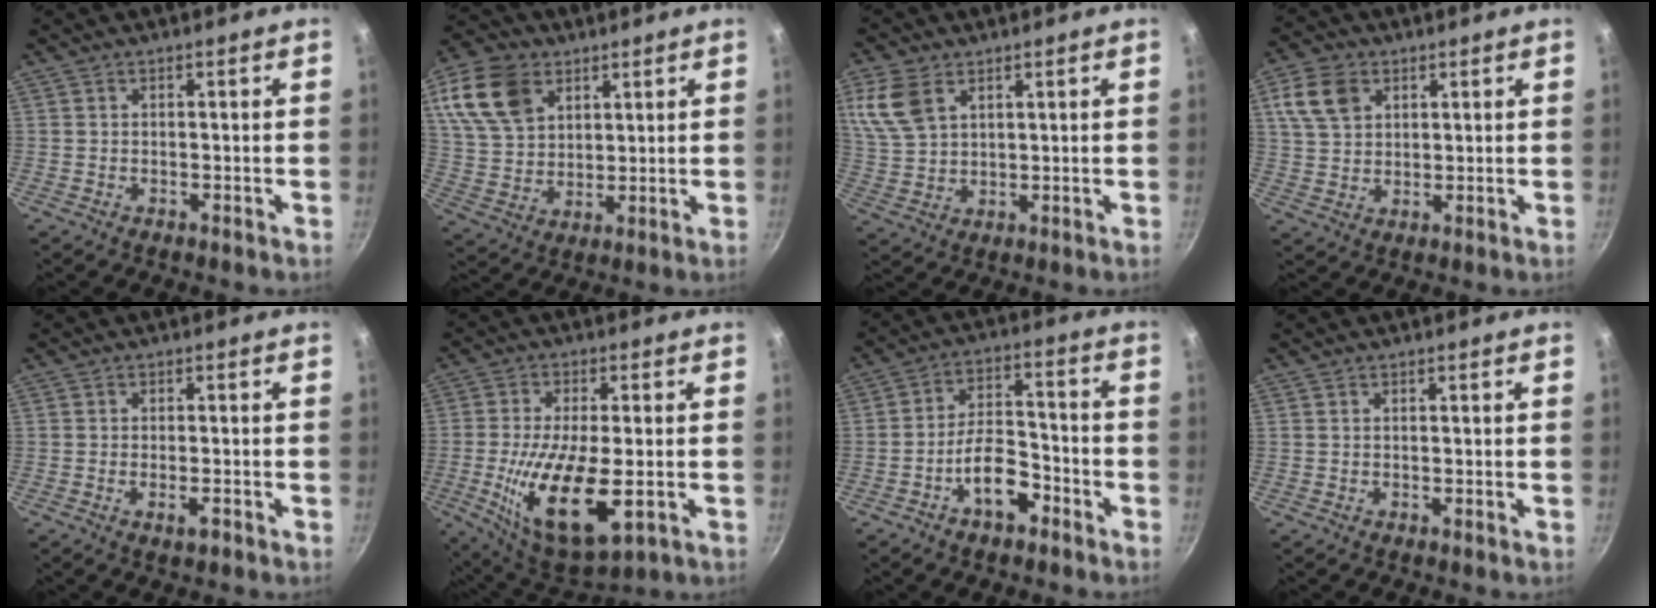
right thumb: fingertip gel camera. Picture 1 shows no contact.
{"total": 15.0, "force": [6.7, 10.3, 8.6], "torque": [-0.147, -0.009, 0.132]}
{"total": 9.3, "force": [4.2, 5.9, 5.9], "torque": [-0.116, -0.009, 0.092]}
{"total": 9.2, "force": [3.7, 6.6, 5.2], "torque": [-0.083, 0.003, 0.071]}
{"total": 2.4, "force": [-1.1, 0.9, 1.9], "torque": [-0.033, 0.004, -0.021]}
{"total": 17.9, "force": [-3.8, 7.3, 15.9], "torque": [-0.291, -0.006, -0.060]}
{"total": 9.3, "force": [-4.8, 4.7, 6.4], "torque": [-0.088, 0.047, -0.083]}
{"total": 0.0}